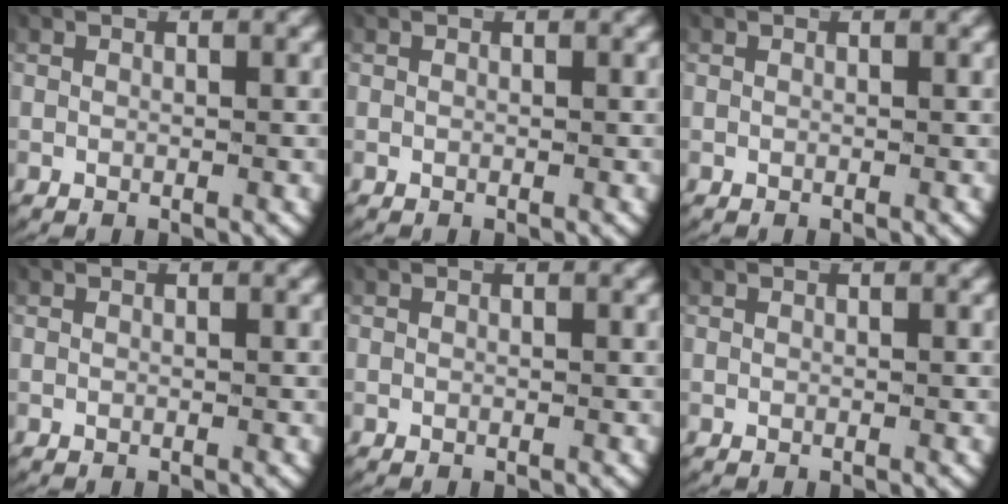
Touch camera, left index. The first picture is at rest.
{"total": 0.0}
{"total": 0.0}
{"total": 0.0}
{"total": 0.0}
{"total": 0.0}